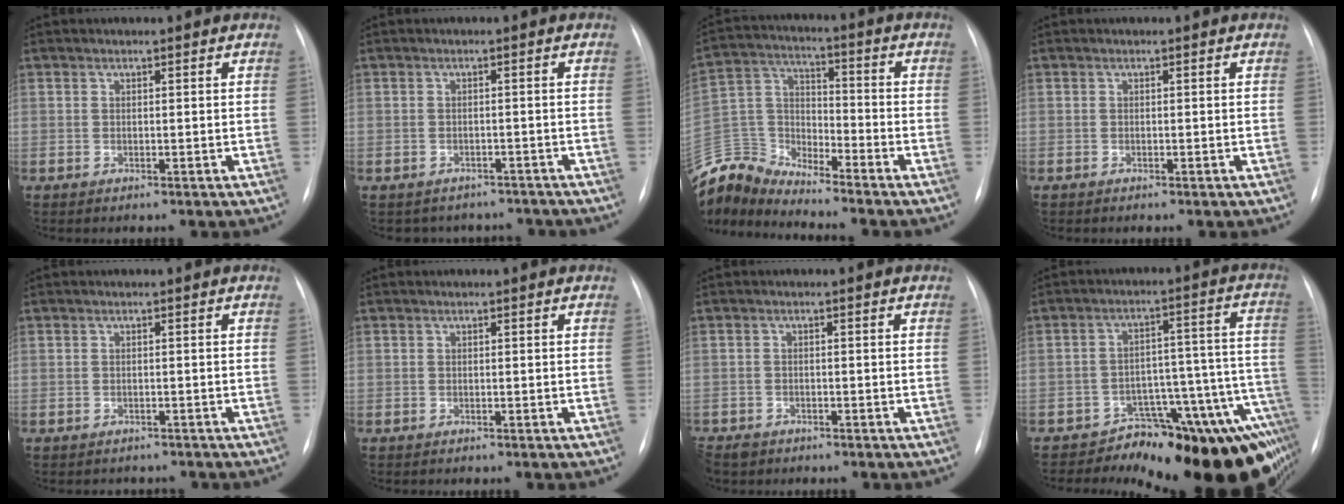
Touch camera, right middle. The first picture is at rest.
{"total": 6.4, "force": [-5.6, 3.0, -0.1], "torque": [0.006, 0.020, -0.059]}
{"total": 11.7, "force": [-11.6, 1.2, 0.4], "torque": [-0.023, 0.049, -0.233]}
{"total": 0.0}
{"total": 2.8, "force": [-2.5, 1.2, 0.1], "torque": [-0.001, 0.003, -0.029]}
{"total": 0.0}
{"total": 3.6, "force": [-3.0, 2.0, 0.6], "torque": [-0.008, -0.002, -0.048]}
{"total": 16.3, "force": [-12.7, 3.1, 9.7], "torque": [-0.016, 0.067, -0.162]}